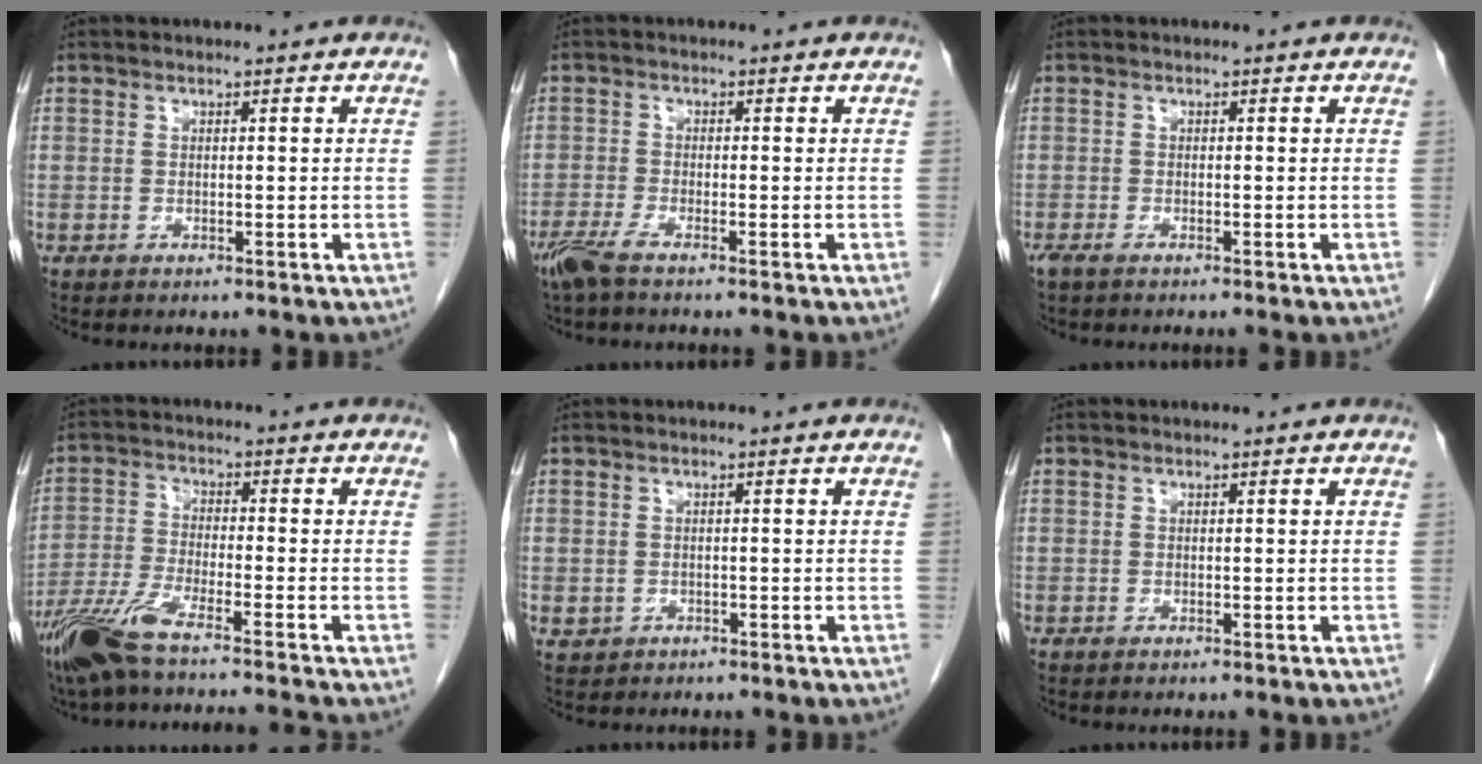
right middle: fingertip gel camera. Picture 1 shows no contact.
{"total": 3.3, "force": [-2.4, 0.2, 2.2], "torque": [-0.049, -0.008, -0.054]}
{"total": 1.4, "force": [-1.1, 0.1, 0.9], "torque": [-0.020, -0.004, -0.022]}
{"total": 11.6, "force": [-9.4, -0.5, 6.8], "torque": [-0.129, -0.025, -0.166]}
{"total": 1.3, "force": [-0.4, 1.2, 0.3], "torque": [-0.005, 0.004, -0.001]}
{"total": 0.0}